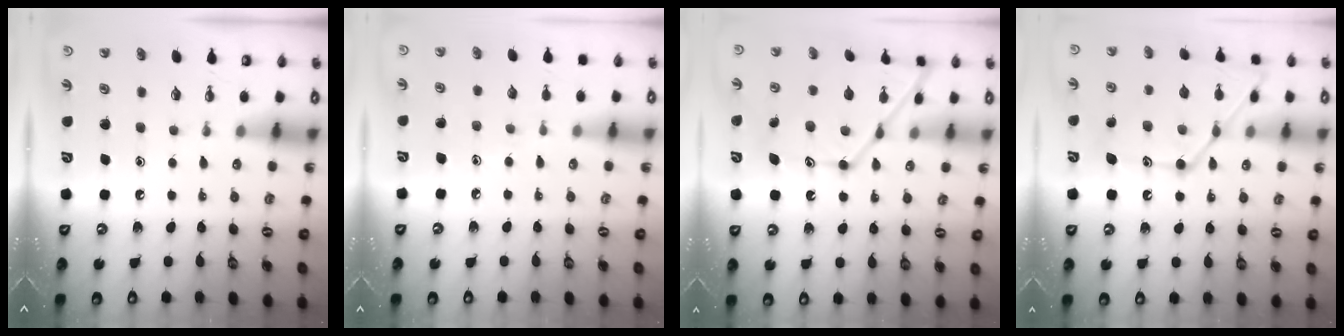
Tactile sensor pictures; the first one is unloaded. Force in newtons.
{"total": 3.5, "press": 3.5, "slide": 0.4}
{"total": 15.6, "press": 15.5, "slide": 1.3}
{"total": 18.0, "press": 17.9, "slide": 1.5}